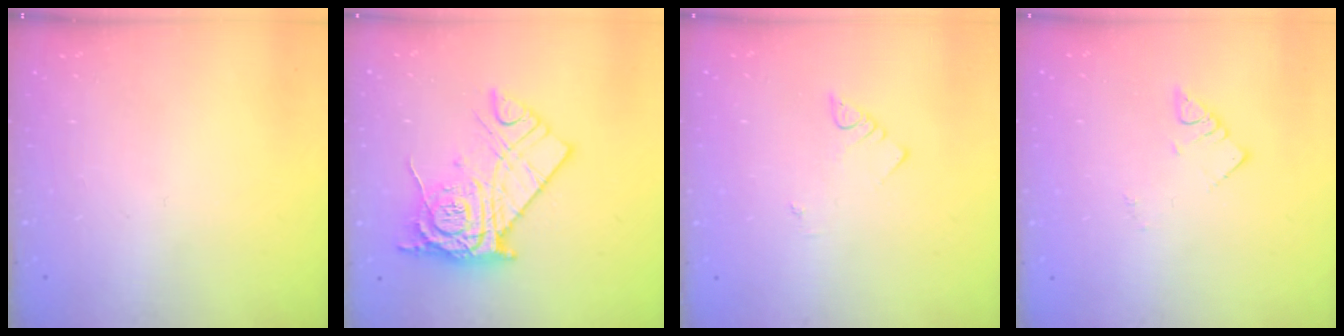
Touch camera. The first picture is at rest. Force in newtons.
{"total": 15.7, "press": 15.6, "slide": 1.7}
{"total": 2.1, "press": 2.1, "slide": 0.4}
{"total": 2.4, "press": 2.4, "slide": 0.1}